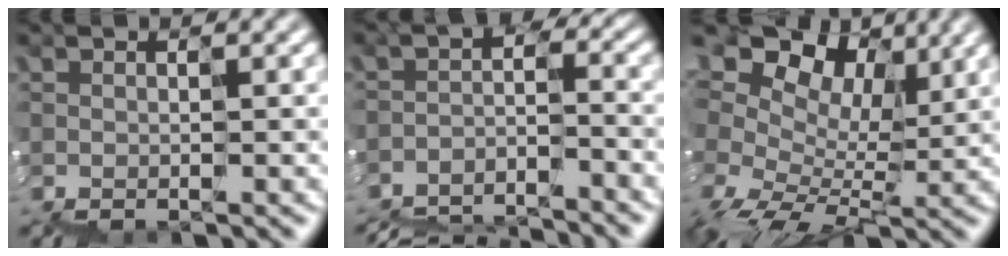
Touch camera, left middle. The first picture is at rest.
{"total": 7.1, "force": [-6.9, 1.2, 0.9], "torque": [-0.031, -0.005, -0.113]}
{"total": 9.6, "force": [5.2, 5.9, 5.5], "torque": [-0.122, 0.034, 0.087]}